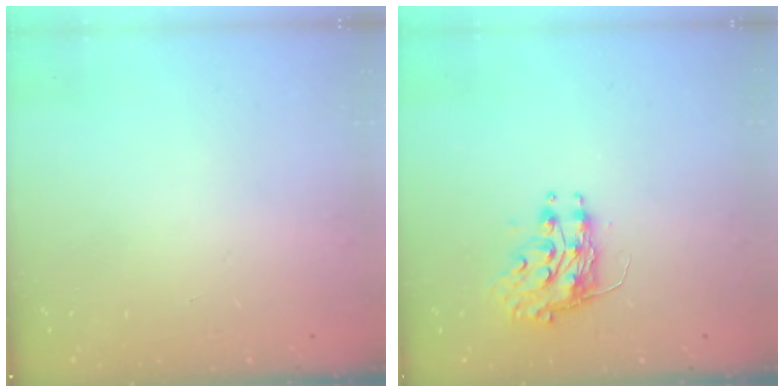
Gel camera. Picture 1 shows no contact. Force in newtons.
{"total": 8.7, "press": 8.7, "slide": 0.5}